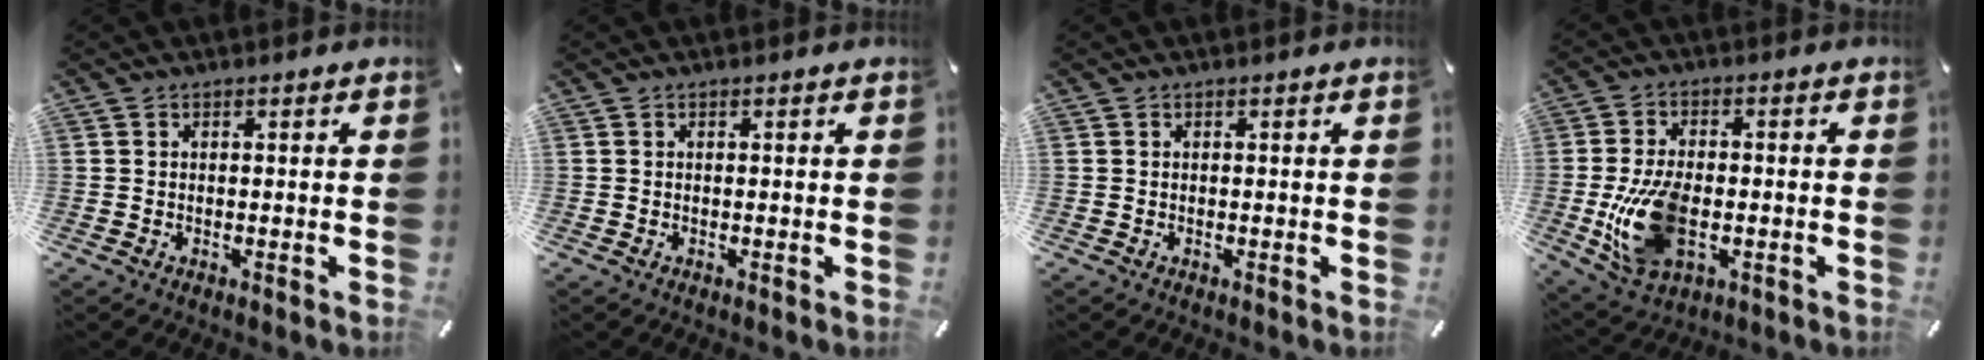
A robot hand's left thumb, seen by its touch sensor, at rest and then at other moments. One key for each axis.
{"total": 0.0}
{"total": 0.0}
{"total": 13.6, "fx": -2.7, "fy": 8.2, "fz": 10.5, "tx": -0.221, "ty": -0.008, "tz": -0.045}